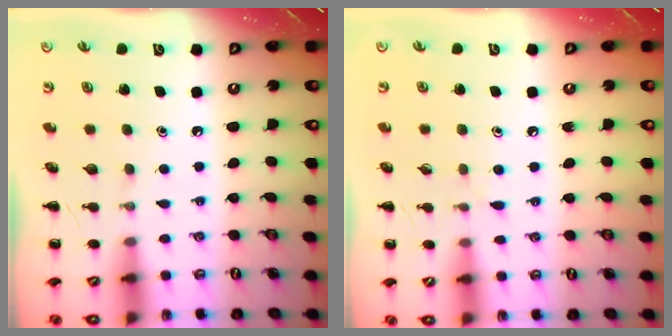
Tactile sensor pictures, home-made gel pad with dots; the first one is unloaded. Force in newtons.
{"total": 5.1, "press": 4.8, "slide": 1.9}